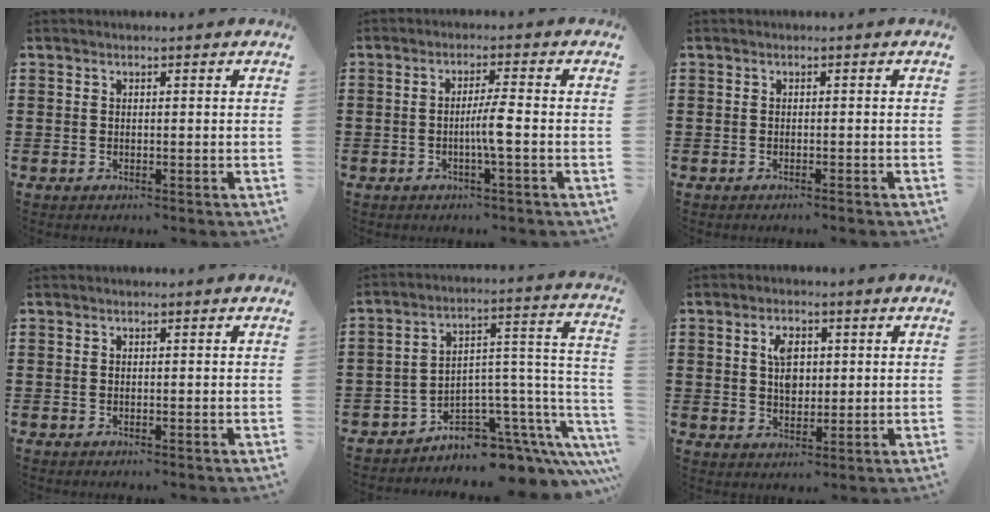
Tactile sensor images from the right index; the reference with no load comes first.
{"total": 3.6, "force": [-0.9, -0.3, 3.5], "torque": [-0.063, -0.005, -0.020]}
{"total": 0.6, "force": [-0.5, -0.1, 0.2], "torque": [-0.005, -0.001, -0.010]}
{"total": 0.0}
{"total": 6.8, "force": [-4.9, 3.8, 2.8], "torque": [-0.049, -0.010, -0.082]}
{"total": 4.5, "force": [1.0, 2.8, 3.4], "torque": [-0.059, 0.006, 0.012]}